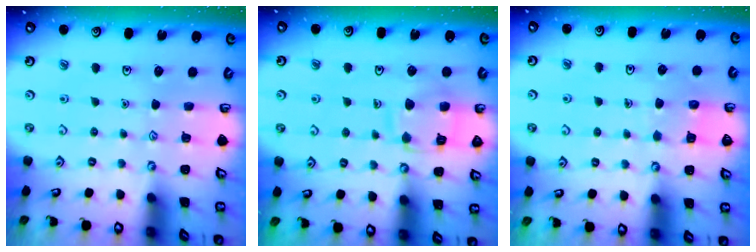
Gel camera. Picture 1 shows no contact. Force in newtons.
{"total": 10.9, "press": 10.9, "slide": 0.8}
{"total": 5.2, "press": 5.2, "slide": 0.3}